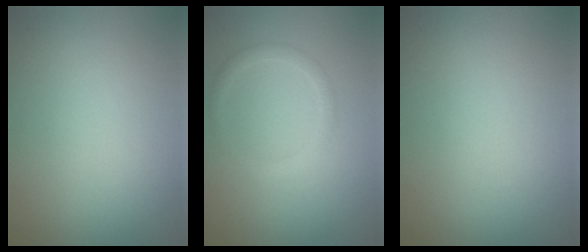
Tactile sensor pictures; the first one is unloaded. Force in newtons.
{"total": 1.4, "press": 1.4, "slide": 0.1}
{"total": 0.0}